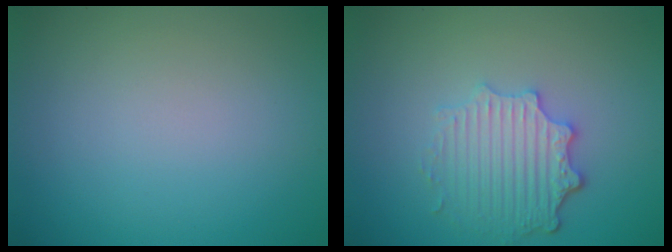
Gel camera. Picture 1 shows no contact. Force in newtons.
{"total": 4.1, "press": 3.3, "slide": 2.4}